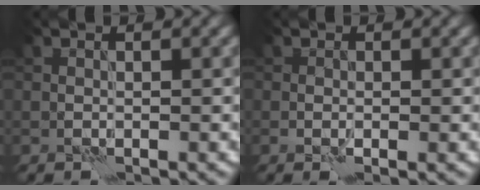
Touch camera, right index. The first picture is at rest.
{"total": 1.0, "force": [-0.1, 0.4, 0.9], "torque": [-0.017, -0.003, -0.002]}